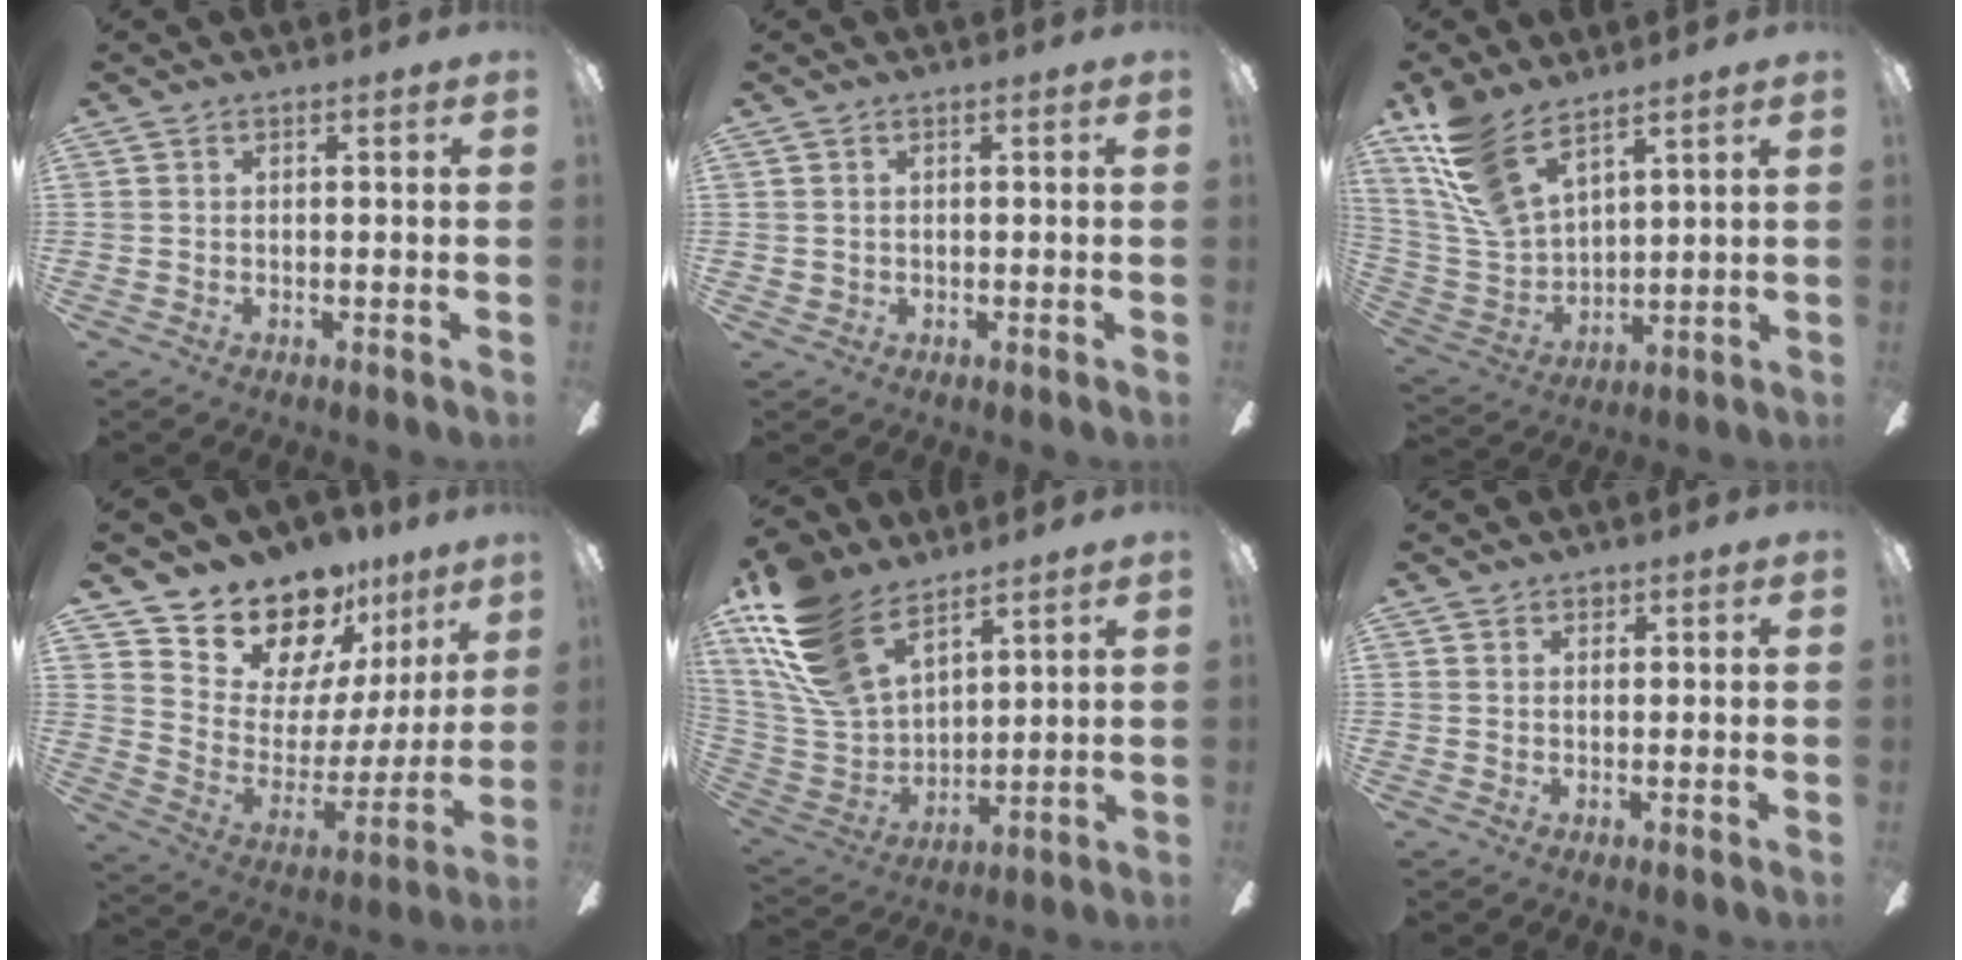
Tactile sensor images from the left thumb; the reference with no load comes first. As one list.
[{"total": 1.1, "force": [0.6, 0.9, 0.1], "torque": [-0.002, 0.004, 0.010]}, {"total": 14.7, "force": [11.0, 5.9, 7.9], "torque": [-0.191, -0.046, 0.209]}, {"total": 16.4, "force": [14.3, 7.2, 3.4], "torque": [-0.085, -0.126, 0.261]}, {"total": 20.4, "force": [13.3, 10.9, 10.9], "torque": [-0.266, -0.060, 0.249]}, {"total": 1.4, "force": [1.0, 0.9, 0.3], "torque": [0.002, -0.002, 0.018]}]